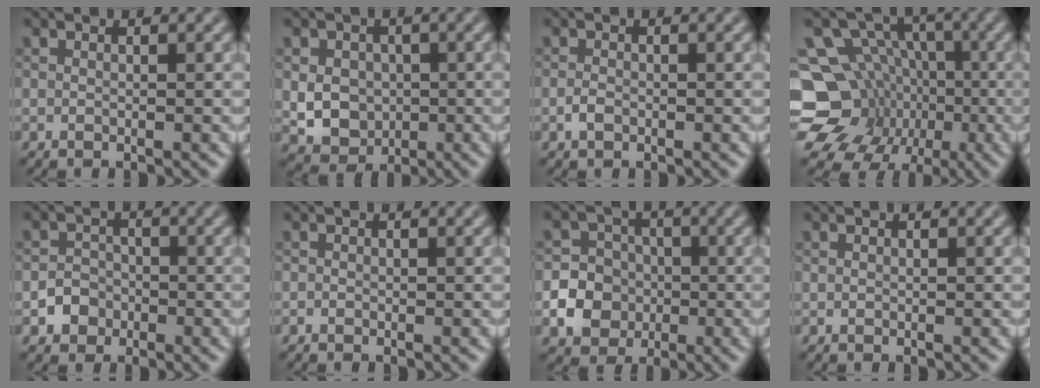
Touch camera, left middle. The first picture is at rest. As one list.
[{"total": 4.3, "force": [-0.2, 3.7, 2.3], "torque": [-0.037, -0.002, -0.006]}, {"total": 1.0, "force": [-0.5, 0.6, 0.6], "torque": [-0.013, 0.000, -0.011]}, {"total": 15.1, "force": [-4.0, 13.2, 6.1], "torque": [-0.134, -0.004, -0.078]}, {"total": 2.1, "force": [-1.0, 1.8, 0.5], "torque": [0.002, 0.004, -0.021]}, {"total": 0.0}, {"total": 6.8, "force": [-2.1, 6.3, 1.7], "torque": [-0.023, 0.000, -0.056]}, {"total": 0.0}]